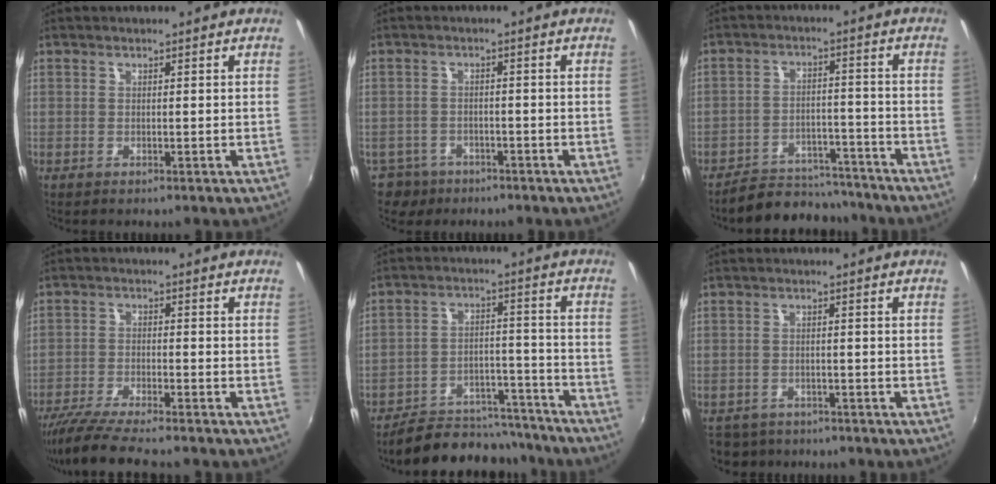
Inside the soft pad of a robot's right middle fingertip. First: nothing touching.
{"total": 5.0, "force": [-3.3, 3.7, 0.9], "torque": [-0.034, 0.004, -0.054]}
{"total": 10.6, "force": [-9.7, 4.0, 1.7], "torque": [-0.045, 0.027, -0.132]}
{"total": 9.9, "force": [-8.6, 0.4, 4.8], "torque": [-0.111, -0.027, -0.151]}
{"total": 15.1, "force": [-13.6, 5.7, 3.5], "torque": [-0.073, 0.034, -0.183]}
{"total": 5.5, "force": [-4.6, 2.8, 0.9], "torque": [-0.032, -0.005, -0.074]}